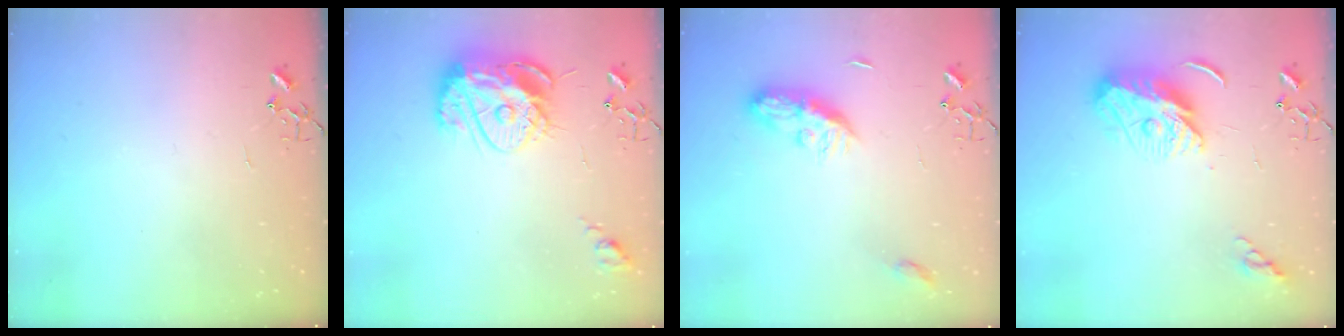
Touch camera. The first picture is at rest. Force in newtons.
{"total": 15.6, "press": 15.5, "slide": 1.4}
{"total": 8.9, "press": 8.9, "slide": 0.2}
{"total": 9.7, "press": 9.7, "slide": 0.6}